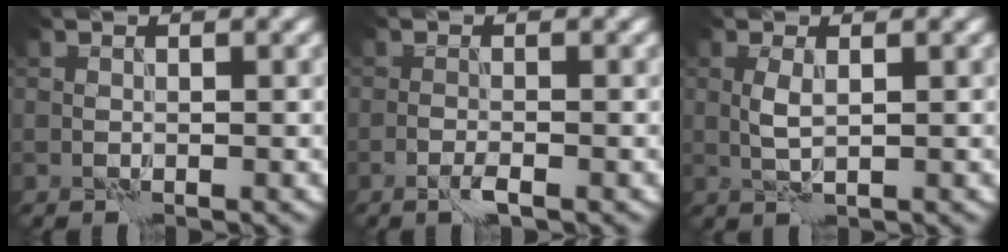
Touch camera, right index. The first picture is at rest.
{"total": 1.2, "force": [-0.8, 0.1, 1.0], "torque": [-0.019, 0.003, -0.017]}
{"total": 1.6, "force": [0.4, 0.4, 1.5], "torque": [-0.037, 0.002, 0.009]}